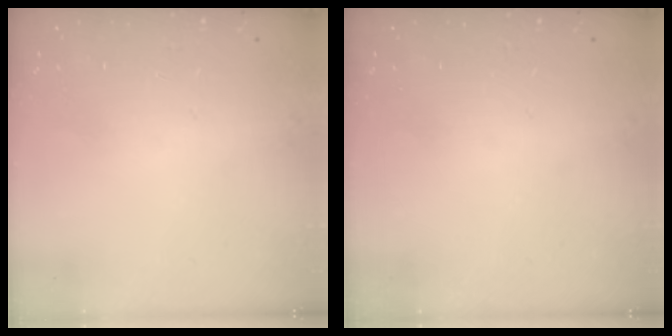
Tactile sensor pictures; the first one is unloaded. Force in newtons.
{"total": 0.0}